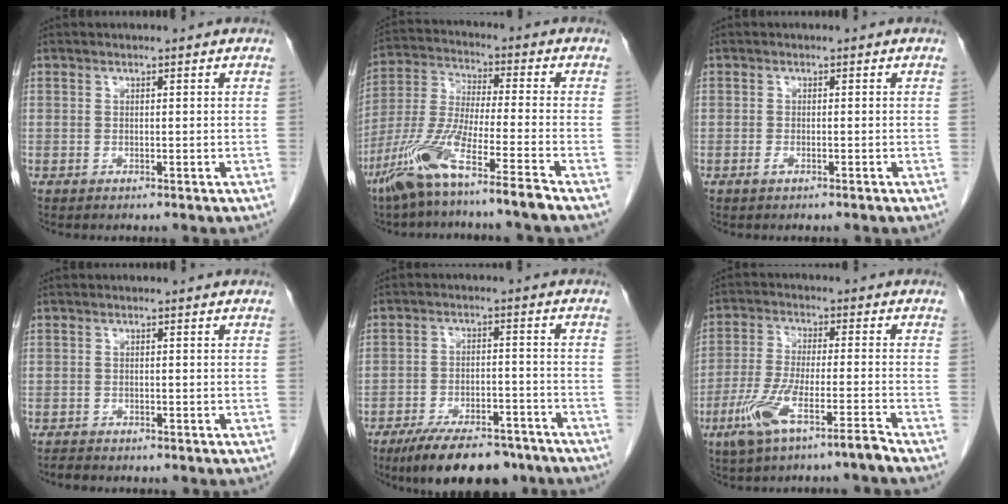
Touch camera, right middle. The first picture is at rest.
{"total": 12.0, "force": [-8.2, -0.9, 8.8], "torque": [-0.186, -0.032, -0.160]}
{"total": 0.9, "force": [-0.6, 0.2, 0.7], "torque": [-0.014, 0.000, -0.011]}
{"total": 1.6, "force": [-1.5, 0.5, 0.4], "torque": [-0.012, -0.003, -0.022]}
{"total": 13.8, "force": [-10.9, 4.8, 7.1], "torque": [-0.098, 0.004, -0.167]}
{"total": 8.8, "force": [-5.6, 0.3, 6.7], "torque": [-0.137, -0.009, -0.104]}